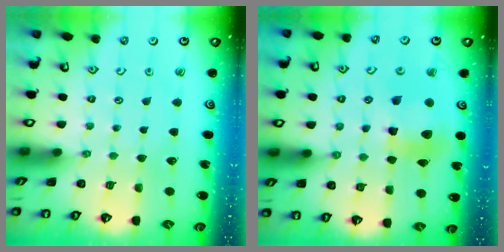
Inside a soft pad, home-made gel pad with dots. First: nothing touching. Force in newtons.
{"total": 9.7, "press": 9.6, "slide": 1.3}